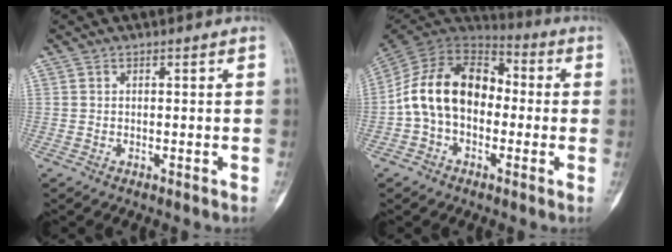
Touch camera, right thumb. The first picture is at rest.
{"total": 16.4, "force": [-1.1, 11.4, 11.8], "torque": [-0.188, 0.045, -0.031]}